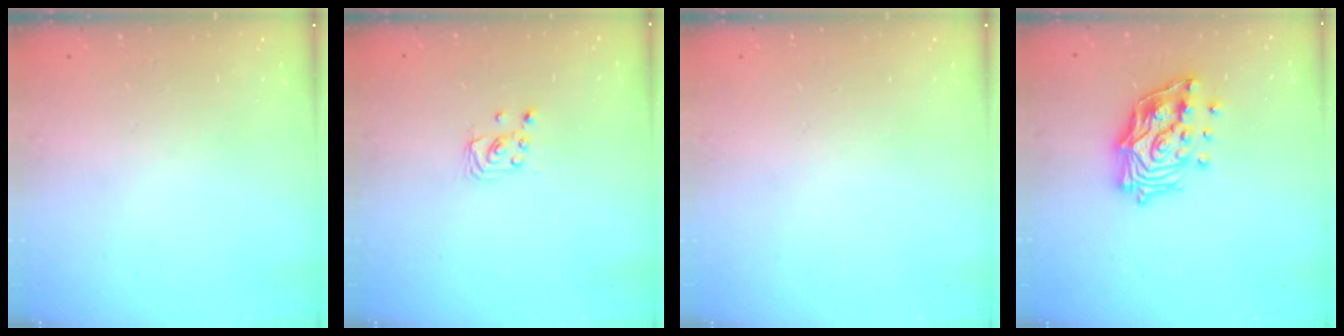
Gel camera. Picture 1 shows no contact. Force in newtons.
{"total": 2.0, "press": 2.0, "slide": 0.2}
{"total": 0.0}
{"total": 17.0, "press": 16.9, "slide": 2.0}